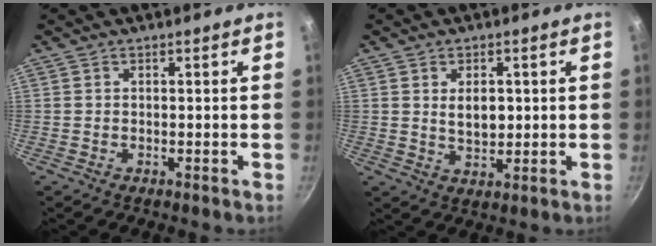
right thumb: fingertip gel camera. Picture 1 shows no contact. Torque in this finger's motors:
{"motor_torque": [-0.52, 0.20, 0.42, -0.02, 0.10]}